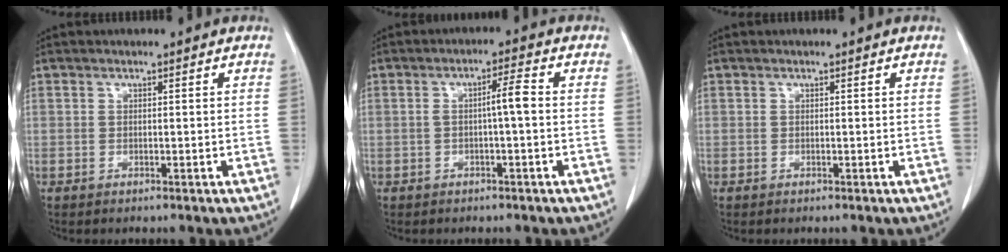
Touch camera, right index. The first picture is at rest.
{"total": 3.4, "force": [-0.2, 0.2, 3.4], "torque": [-0.058, 0.008, -0.003]}
{"total": 0.0}